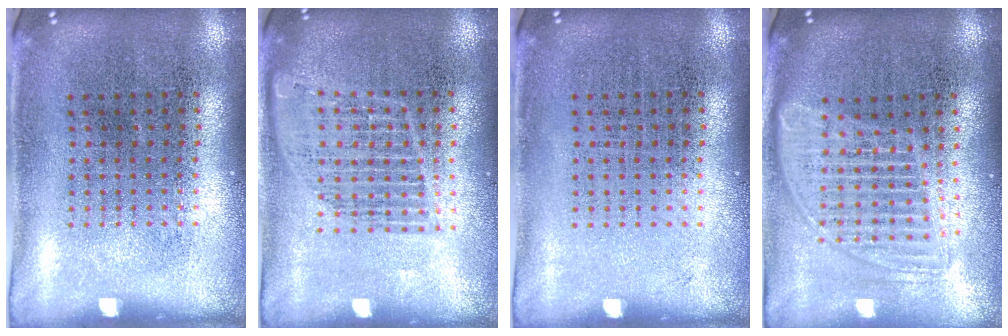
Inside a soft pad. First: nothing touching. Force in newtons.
{"total": 1.3, "press": 1.2, "slide": 0.5}
{"total": 0.0}
{"total": 1.7, "press": 1.4, "slide": 0.9}